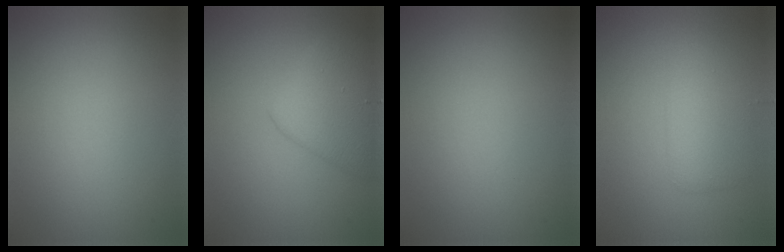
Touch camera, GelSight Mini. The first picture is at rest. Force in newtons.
{"total": 4.4, "press": 4.4, "slide": 0.2}
{"total": 0.0}
{"total": 2.9, "press": 2.9, "slide": 0.2}